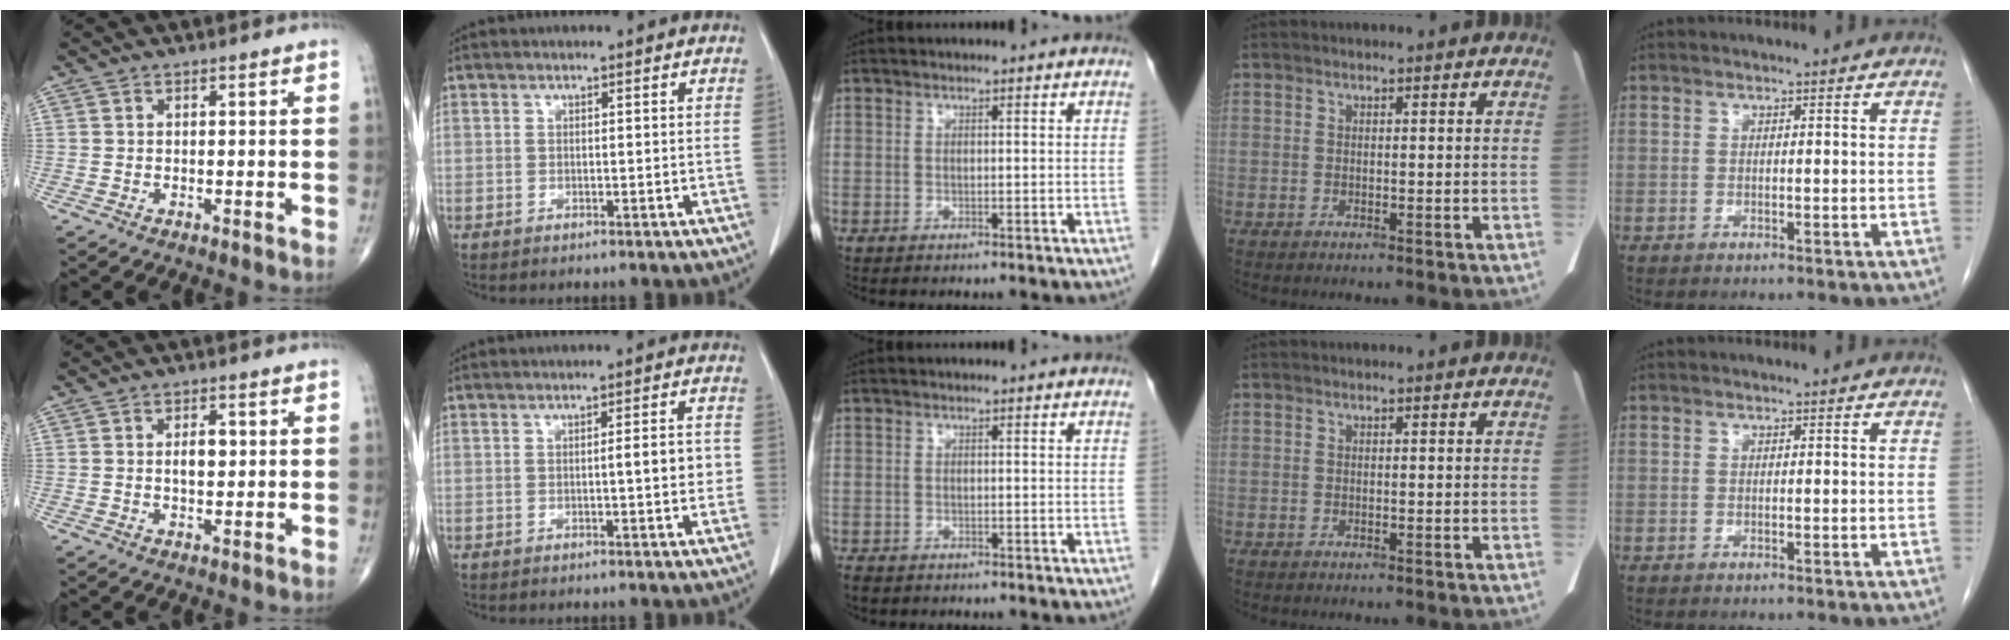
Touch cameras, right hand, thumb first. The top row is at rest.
{"thumb": {"total": 3.4, "force": [0.4, 1.8, 2.9], "torque": [-0.041, -0.001, 0.006]}, "index": {"total": 3.4, "force": [-0.2, 0.6, 3.3], "torque": [-0.044, 0.005, -0.003]}, "middle": {"total": 2.3, "force": [-1.9, 1.1, 0.9], "torque": [-0.023, -0.007, -0.028]}}